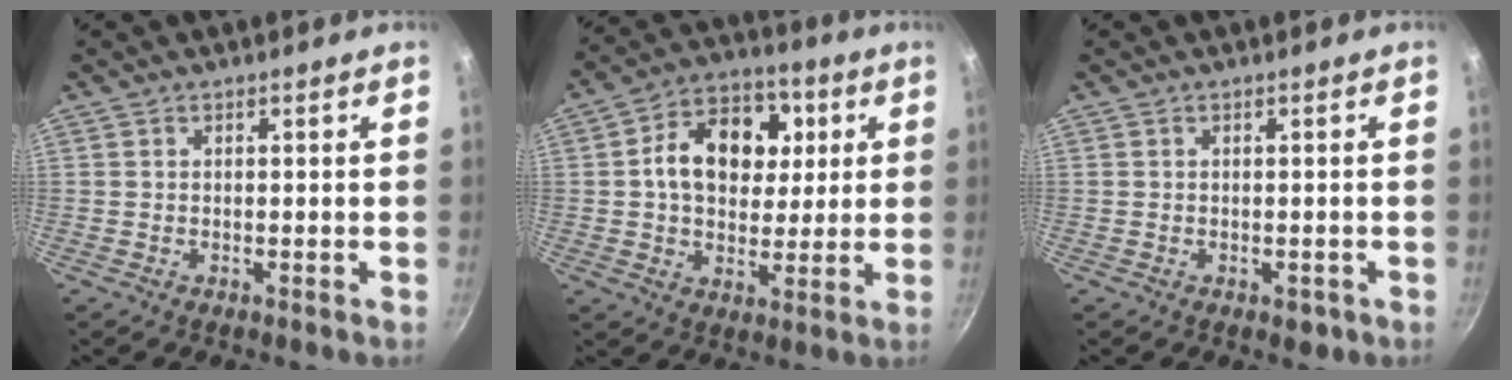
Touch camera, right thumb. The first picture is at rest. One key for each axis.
{"total": 15.1, "fx": 2.6, "fy": 10.9, "fz": 10.1, "tx": -0.122, "ty": 0.013, "tz": 0.036}
{"total": 1.5, "fx": -0.7, "fy": 1.0, "fz": 0.9, "tx": -0.001, "ty": 0.003, "tz": -0.004}